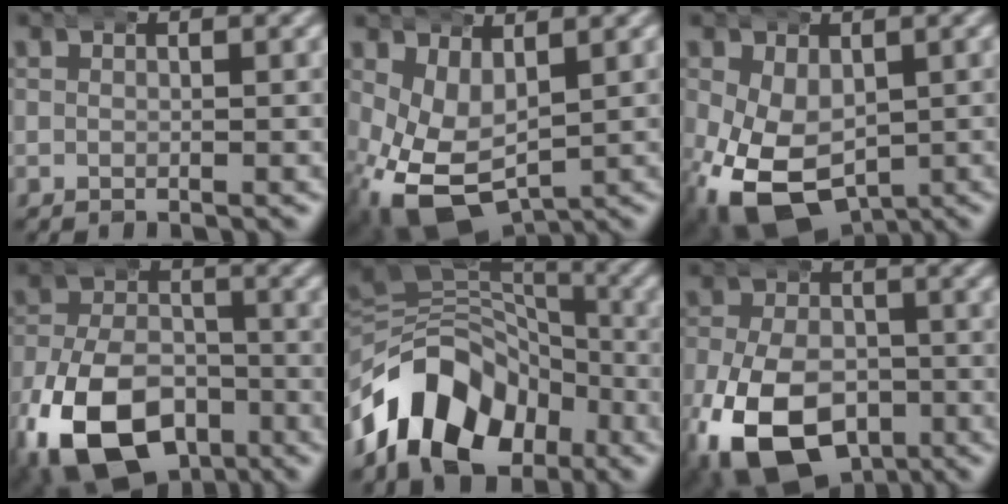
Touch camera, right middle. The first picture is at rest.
{"total": 10.0, "force": [-3.2, 7.2, 6.1], "torque": [-0.154, -0.074, -0.023]}
{"total": 11.5, "force": [-4.2, 8.4, 6.6], "torque": [-0.157, -0.079, -0.032]}
{"total": 12.3, "force": [-6.1, 8.2, 6.8], "torque": [-0.133, -0.051, -0.086]}
{"total": 14.0, "force": [-3.6, 10.7, 8.3], "torque": [-0.151, -0.026, -0.052]}
{"total": 11.2, "force": [-4.9, 7.6, 6.6], "torque": [-0.142, -0.052, -0.060]}